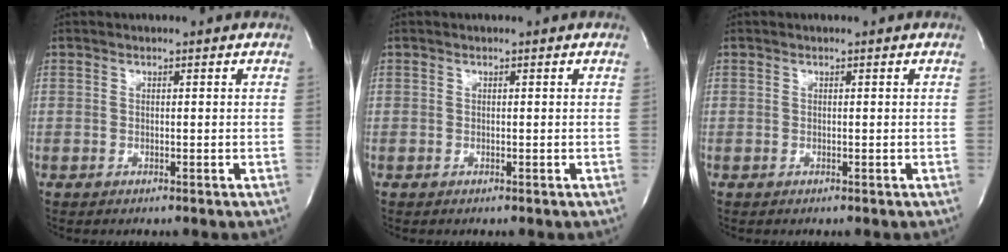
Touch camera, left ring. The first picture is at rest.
{"total": 0.0}
{"total": 0.0}